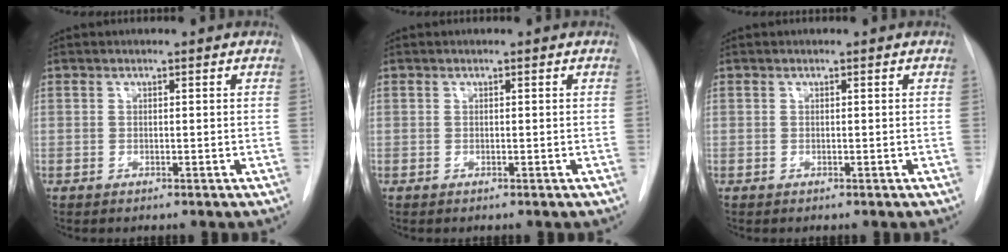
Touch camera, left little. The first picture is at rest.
{"total": 0.0}
{"total": 0.0}